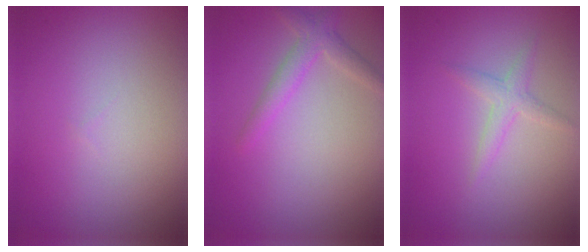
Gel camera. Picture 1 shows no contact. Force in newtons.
{"total": 2.1, "press": 2.1, "slide": 0.1}
{"total": 1.6, "press": 1.6, "slide": 0.1}